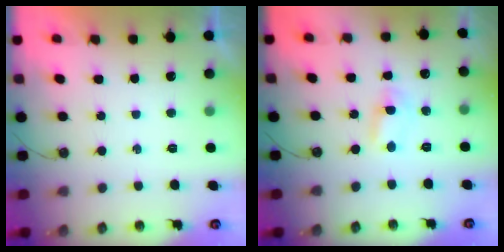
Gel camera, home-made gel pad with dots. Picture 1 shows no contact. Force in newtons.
{"total": 1.4, "press": 1.4, "slide": 0.2}